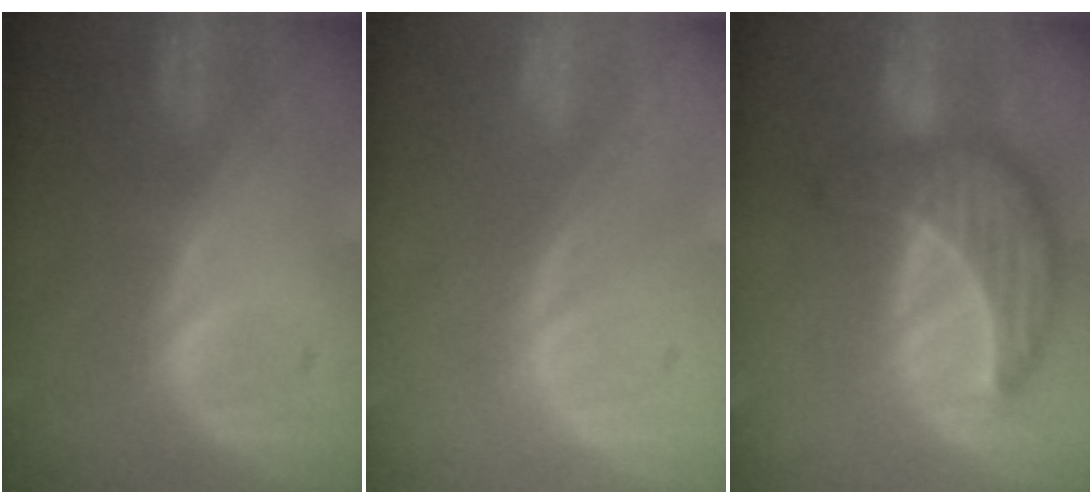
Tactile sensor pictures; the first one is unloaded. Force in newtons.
{"total": 0.0}
{"total": 9.7, "press": 9.7, "slide": 0.7}